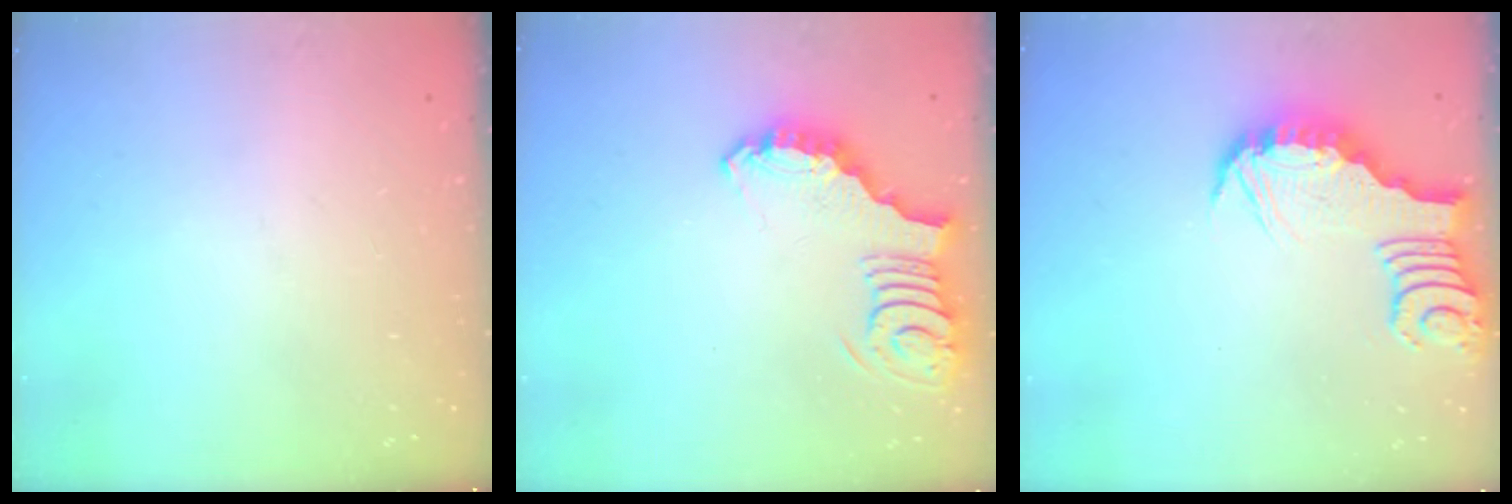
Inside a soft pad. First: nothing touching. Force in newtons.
{"total": 3.6, "press": 3.5, "slide": 0.7}
{"total": 3.4, "press": 3.4, "slide": 0.2}